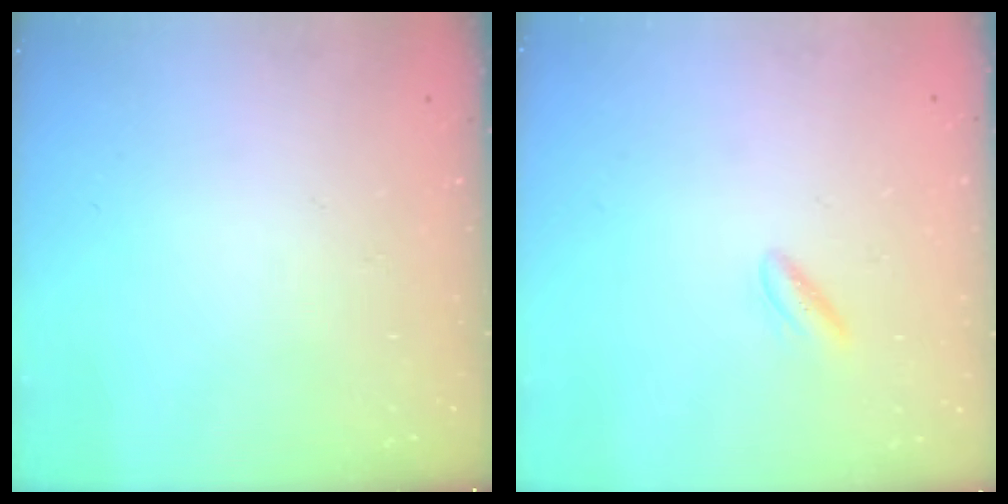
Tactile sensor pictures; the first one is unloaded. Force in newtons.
{"total": 2.8, "press": 2.8, "slide": 0.5}